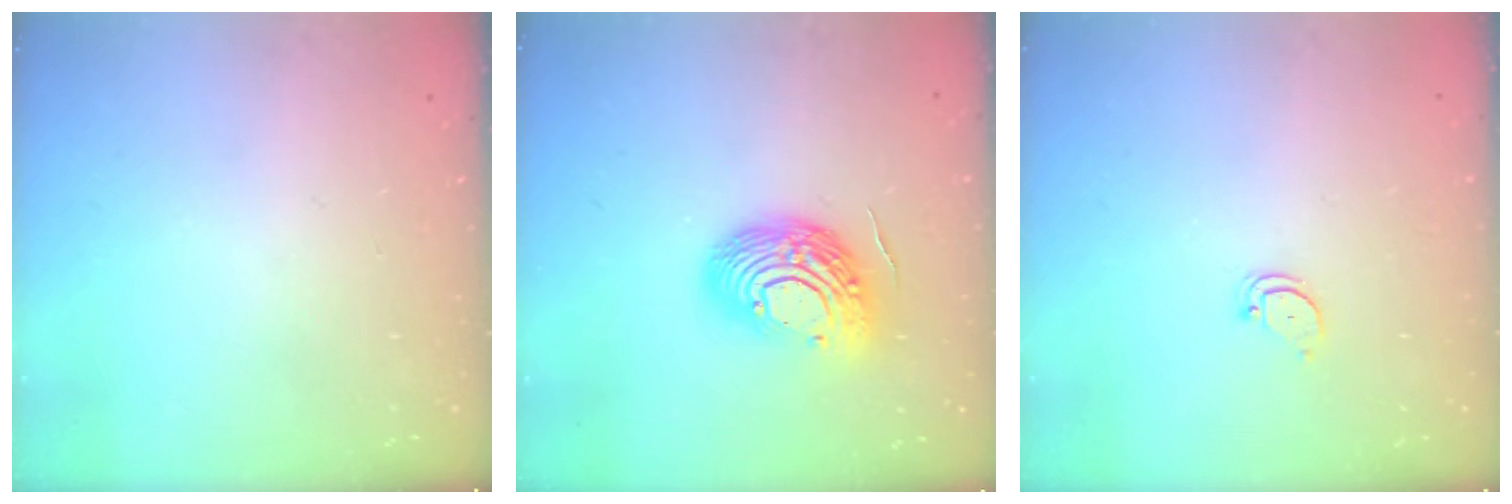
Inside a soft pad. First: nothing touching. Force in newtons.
{"total": 13.9, "press": 13.8, "slide": 1.6}
{"total": 2.6, "press": 2.6, "slide": 0.0}